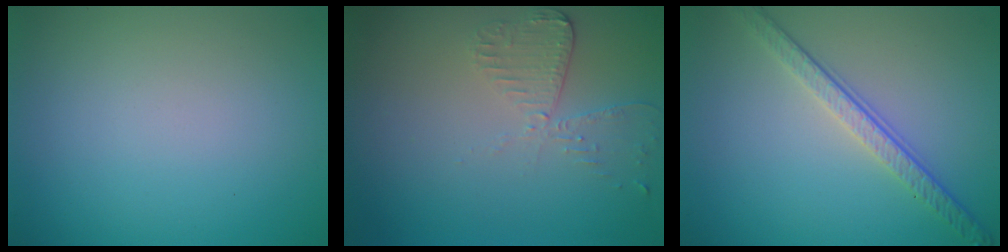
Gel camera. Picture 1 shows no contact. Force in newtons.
{"total": 2.6, "press": 2.3, "slide": 1.1}
{"total": 3.8, "press": 2.8, "slide": 2.6}